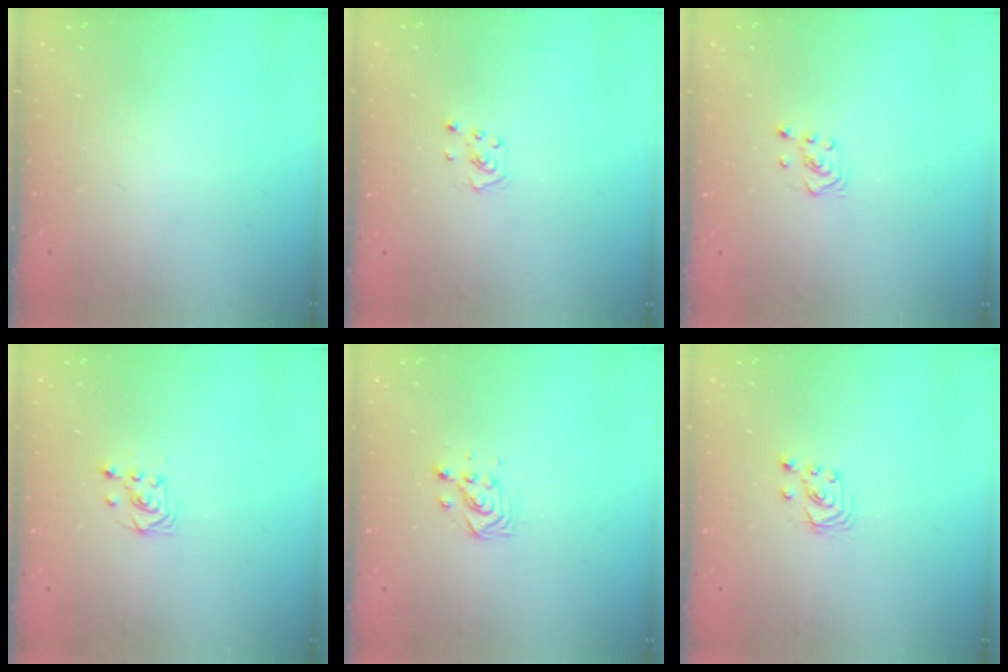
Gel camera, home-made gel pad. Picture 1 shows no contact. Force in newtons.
{"total": 2.8, "press": 2.8, "slide": 0.3}
{"total": 3.0, "press": 2.9, "slide": 0.9}
{"total": 2.5, "press": 2.2, "slide": 1.2}
{"total": 3.5, "press": 3.5, "slide": 0.4}
{"total": 3.0, "press": 3.0, "slide": 0.3}